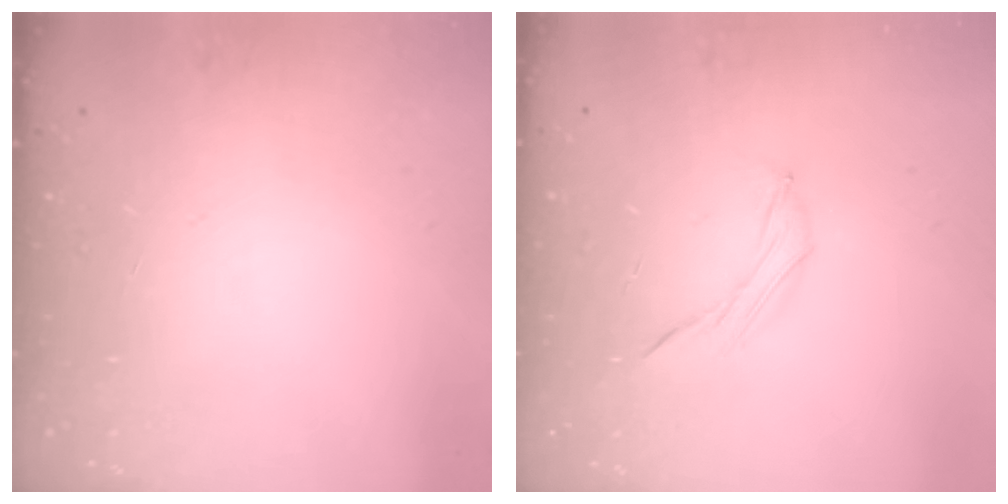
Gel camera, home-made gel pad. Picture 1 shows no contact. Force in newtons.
{"total": 6.1, "press": 6.0, "slide": 1.5}